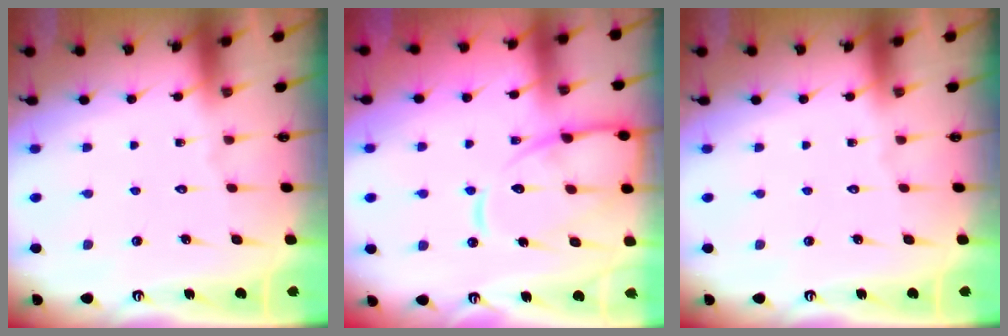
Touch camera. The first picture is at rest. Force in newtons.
{"total": 13.7, "press": 13.6, "slide": 1.4}
{"total": 0.0}